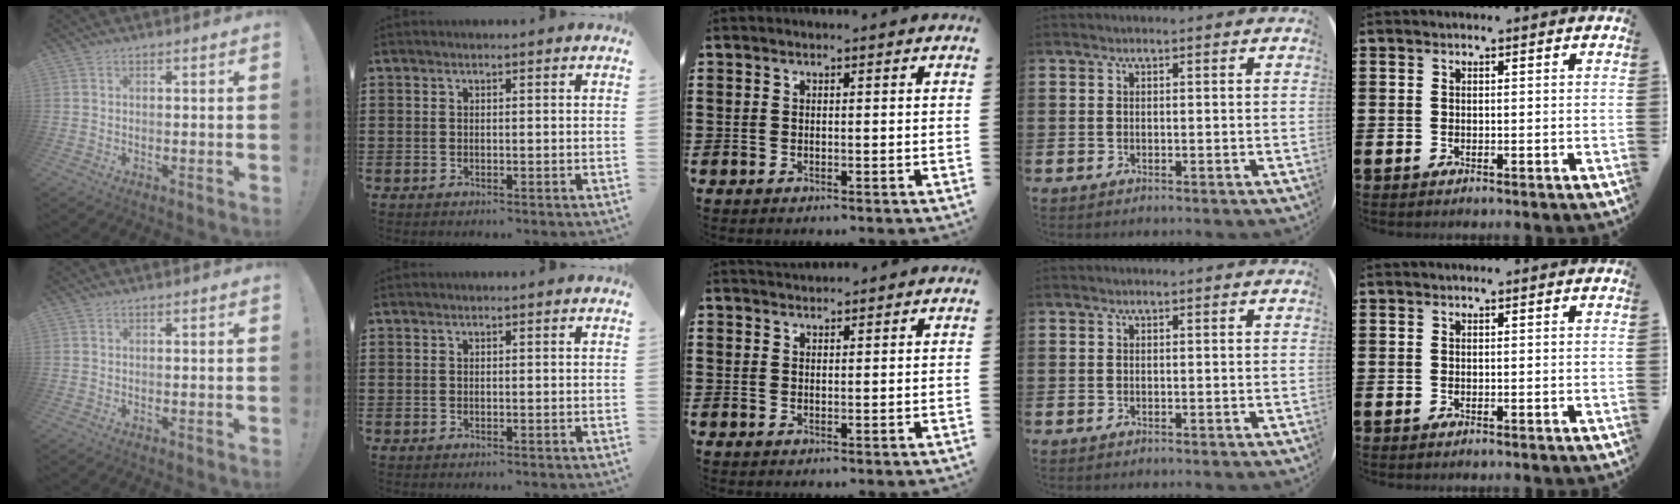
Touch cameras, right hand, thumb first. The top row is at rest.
{"middle": {"total": 1.3, "force": [1.2, 0.2, -0.1], "torque": [-0.001, 0.000, 0.025]}}